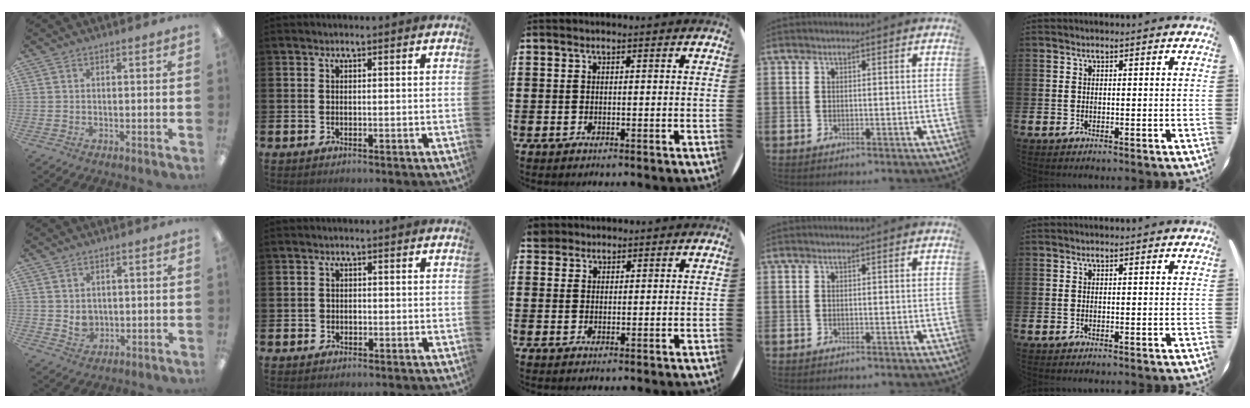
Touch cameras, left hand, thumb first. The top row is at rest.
{"thumb": {"total": 3.2, "force": [1.1, 2.7, 1.2], "torque": [-0.010, -0.004, 0.020]}, "index": {"total": 1.2, "force": [-0.4, 1.1, 0.2], "torque": [0.004, 0.004, -0.013]}, "middle": {"total": 2.1, "force": [1.9, 1.0, 0.0], "torque": [0.003, 0.002, 0.036]}}